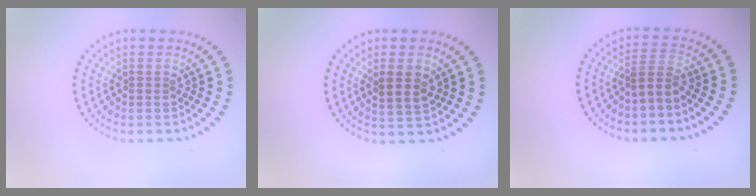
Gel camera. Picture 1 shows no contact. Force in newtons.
{"total": 2.4, "press": 2.3, "slide": 0.9}
{"total": 1.9, "press": 1.4, "slide": 1.4}